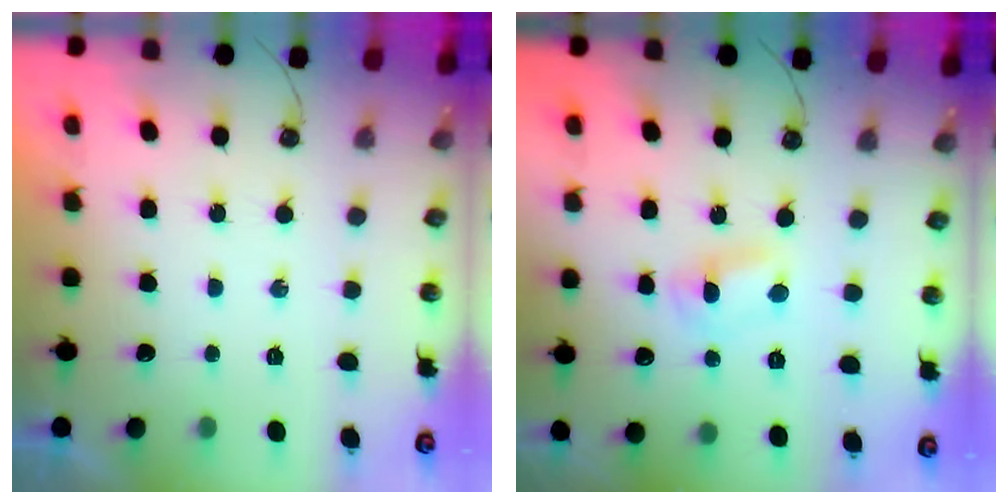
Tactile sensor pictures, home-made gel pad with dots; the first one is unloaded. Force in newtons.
{"total": 2.7, "press": 2.7, "slide": 0.3}